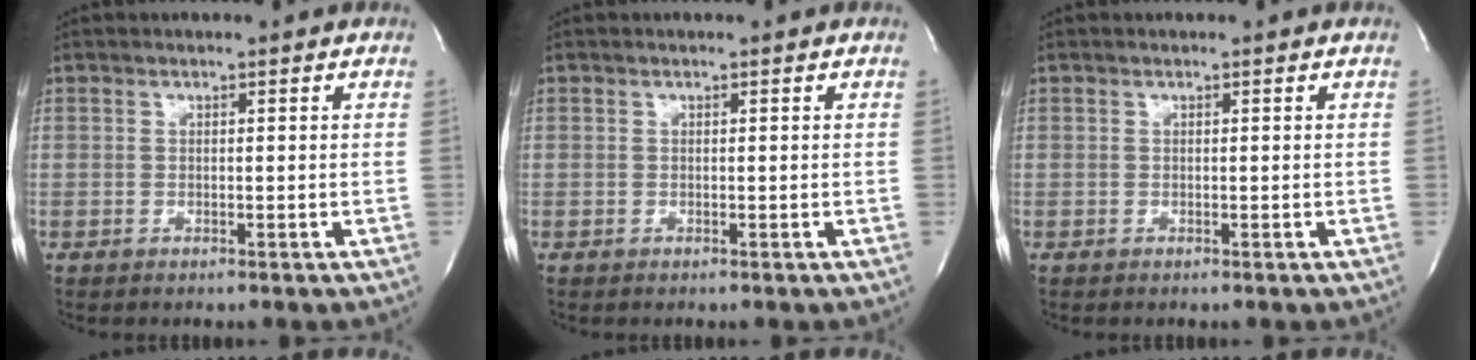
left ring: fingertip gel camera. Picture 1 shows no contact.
{"total": 0.0}
{"total": 0.0}